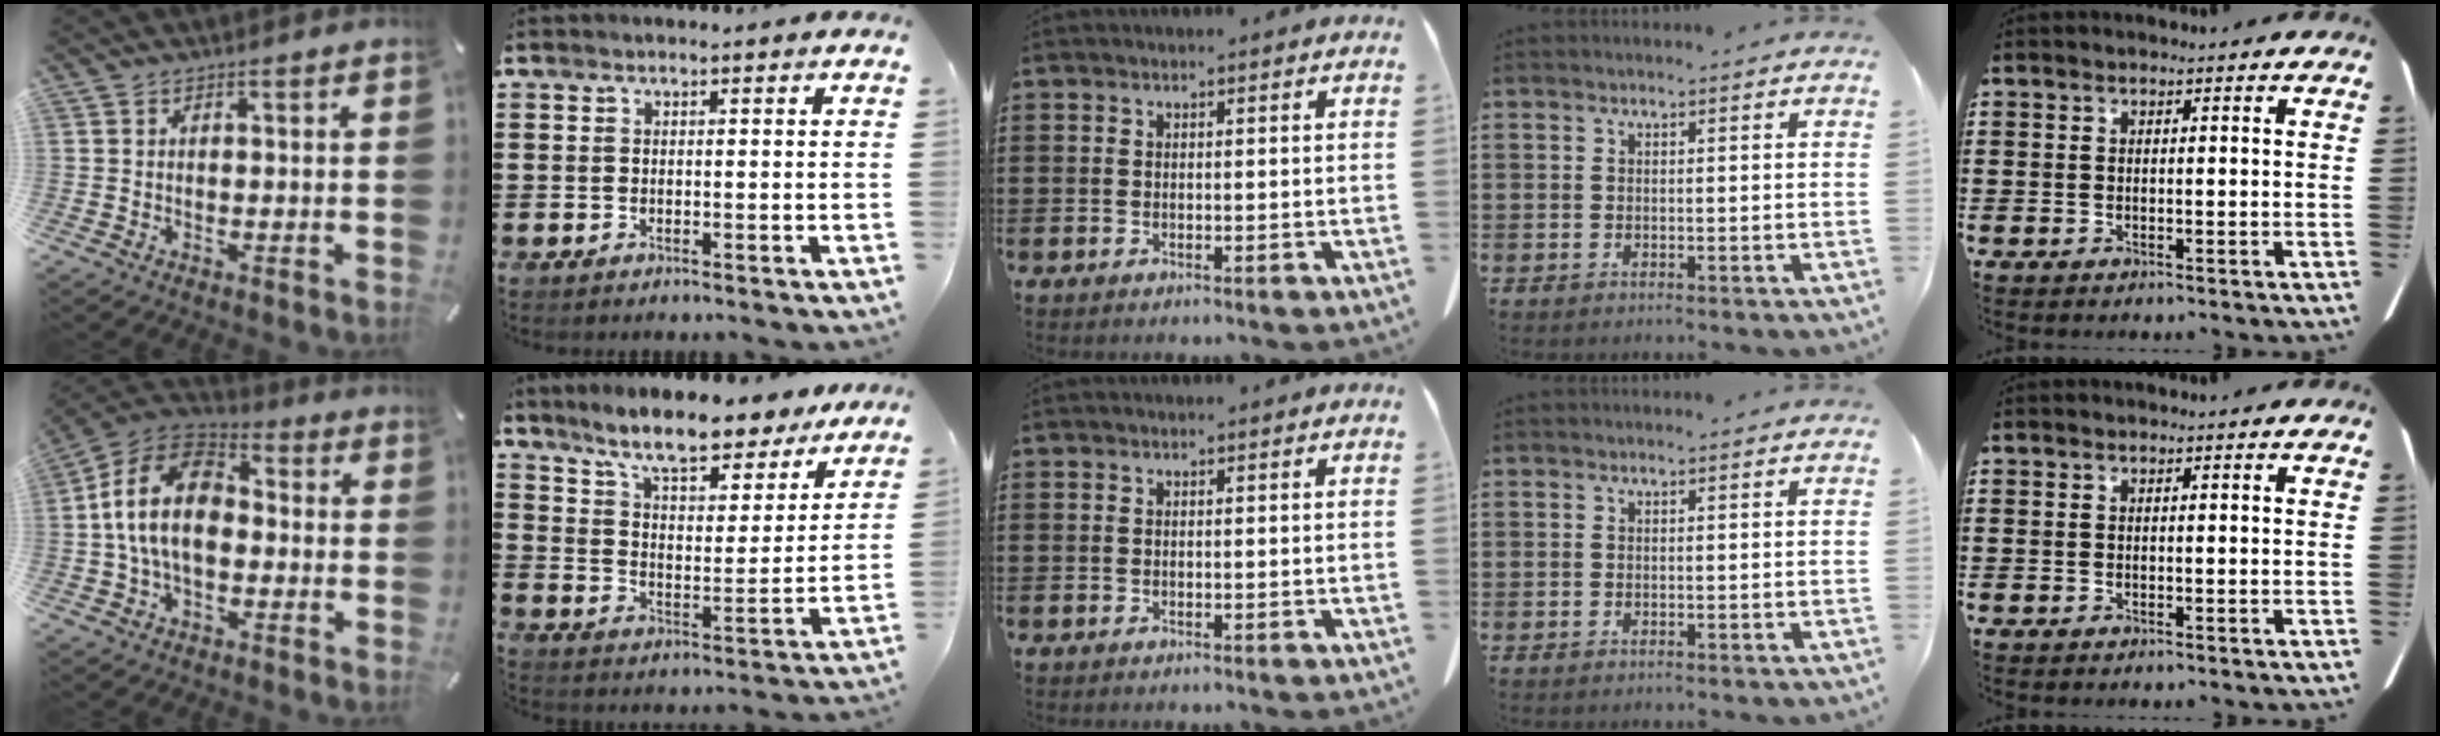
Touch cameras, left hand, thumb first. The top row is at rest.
{"thumb": {"total": 15.8, "force": [-0.9, 10.5, 11.8], "torque": [-0.246, 0.021, -0.019]}, "index": {"total": 9.1, "force": [7.9, 1.0, 4.4], "torque": [-0.105, -0.042, 0.135]}}